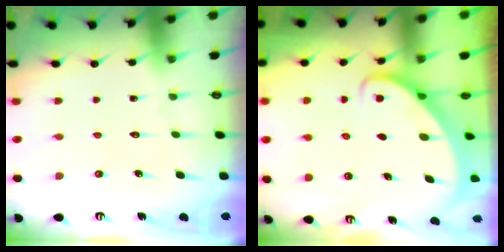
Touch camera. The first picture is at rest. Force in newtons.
{"total": 2.3, "press": 2.3, "slide": 0.3}